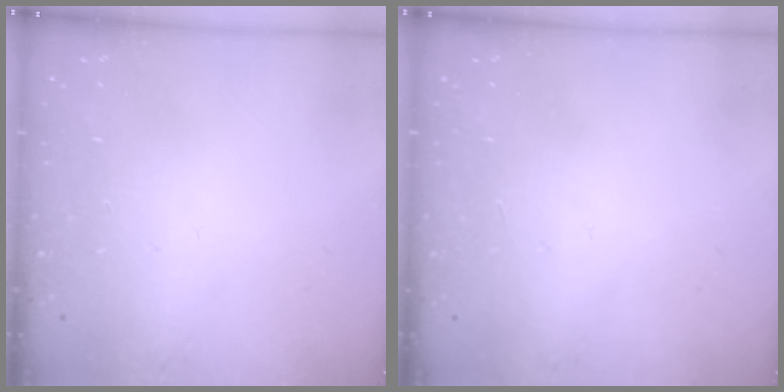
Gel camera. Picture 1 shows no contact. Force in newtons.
{"total": 0.0}